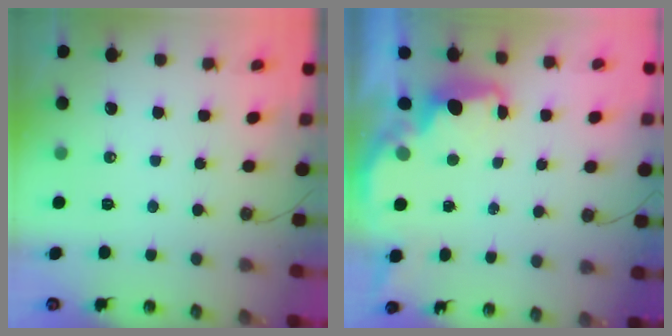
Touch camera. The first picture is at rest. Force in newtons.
{"total": 2.2, "press": 2.1, "slide": 0.8}